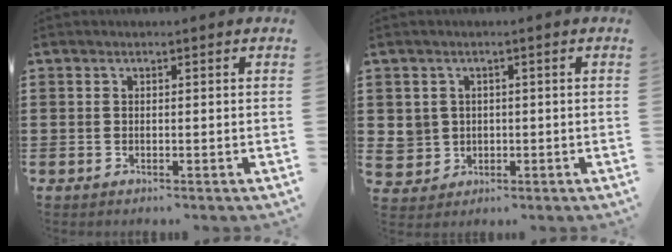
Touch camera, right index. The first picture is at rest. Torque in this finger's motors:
{"motor_torque": [0.26, 0.48, 0.12, 0.03]}